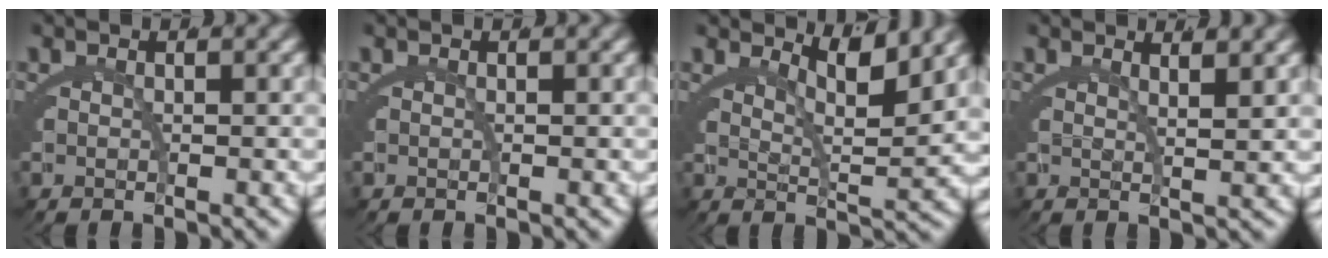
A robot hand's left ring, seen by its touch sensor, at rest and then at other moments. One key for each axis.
{"total": 0.0}
{"total": 3.8, "fx": 2.9, "fy": -0.4, "fz": 2.5, "tx": -0.040, "ty": -0.013, "tz": 0.054}
{"total": 2.2, "fx": 1.7, "fy": -0.9, "fz": 1.0, "tx": -0.011, "ty": -0.005, "tz": 0.032}